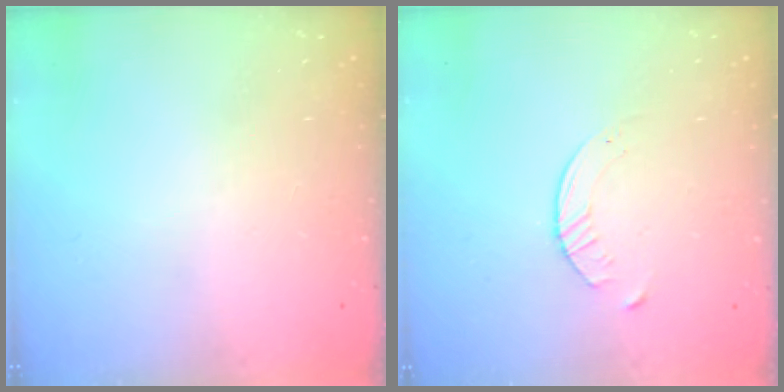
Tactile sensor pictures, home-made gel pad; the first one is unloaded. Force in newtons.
{"total": 3.1, "press": 3.0, "slide": 0.4}